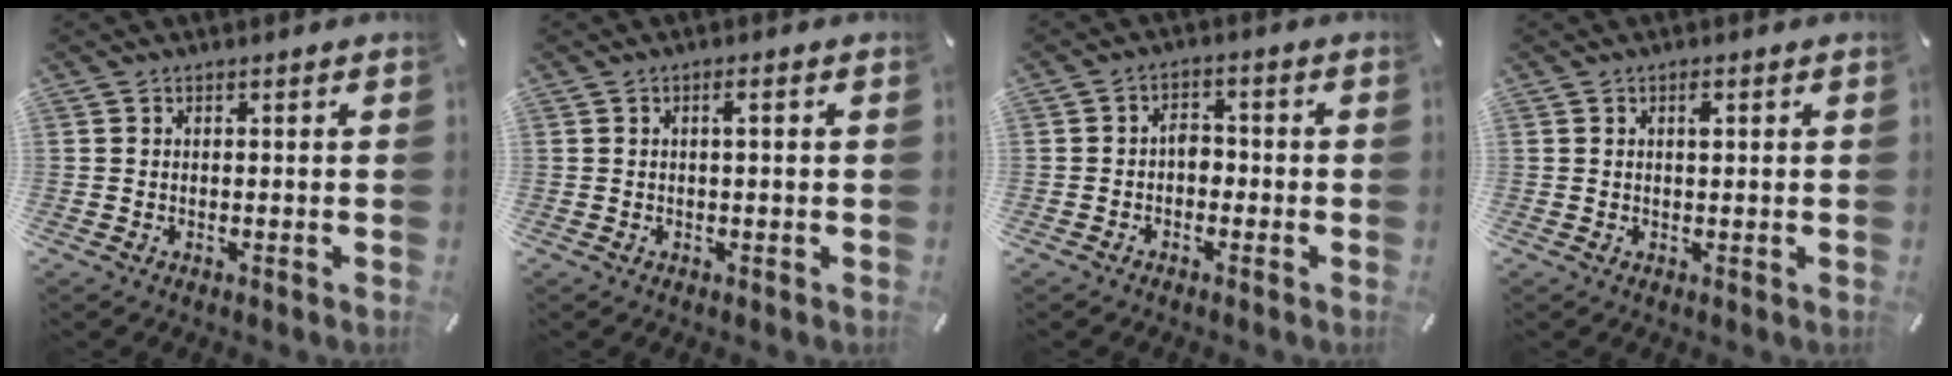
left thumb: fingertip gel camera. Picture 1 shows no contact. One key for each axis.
{"total": 2.0, "fx": 0.4, "fy": 0.4, "fz": 1.9, "tx": -0.037, "ty": 0.003, "tz": 0.004}
{"total": 3.2, "fx": -1.2, "fy": 2.2, "fz": 1.9, "tx": -0.036, "ty": 0.015, "tz": -0.024}
{"total": 1.6, "fx": 0.5, "fy": 0.6, "fz": 1.4, "tx": -0.022, "ty": 0.000, "tz": 0.006}